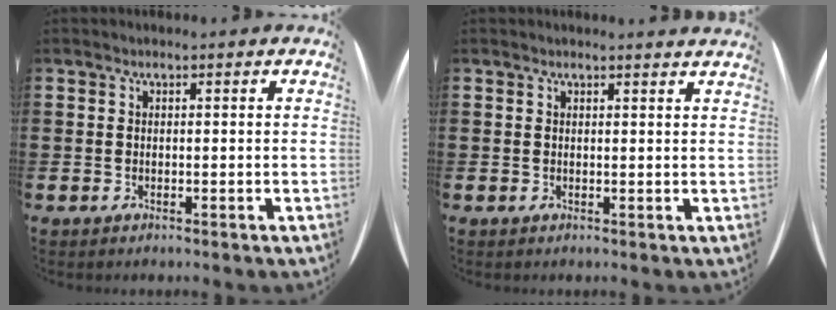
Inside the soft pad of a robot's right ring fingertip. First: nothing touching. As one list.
[{"total": 0.8, "force": [0.8, -0.2, 0.1], "torque": [0.000, -0.001, 0.015]}]